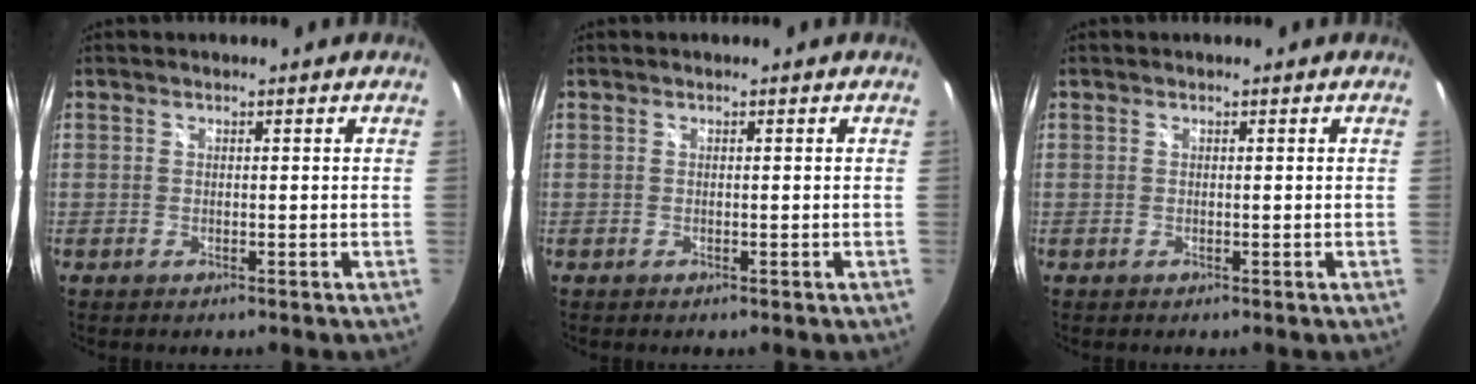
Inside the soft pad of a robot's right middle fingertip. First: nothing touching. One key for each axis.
{"total": 0.0}
{"total": 0.0}